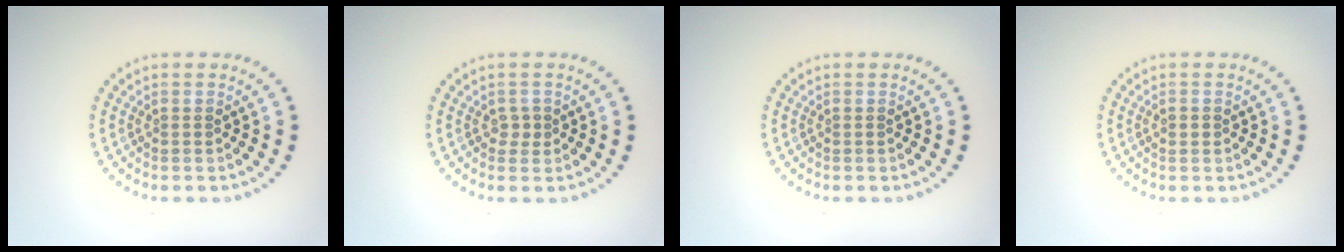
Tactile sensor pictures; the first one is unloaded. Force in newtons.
{"total": 1.0, "press": 1.0, "slide": 0.4}
{"total": 0.0}
{"total": 1.0, "press": 1.0, "slide": 0.0}